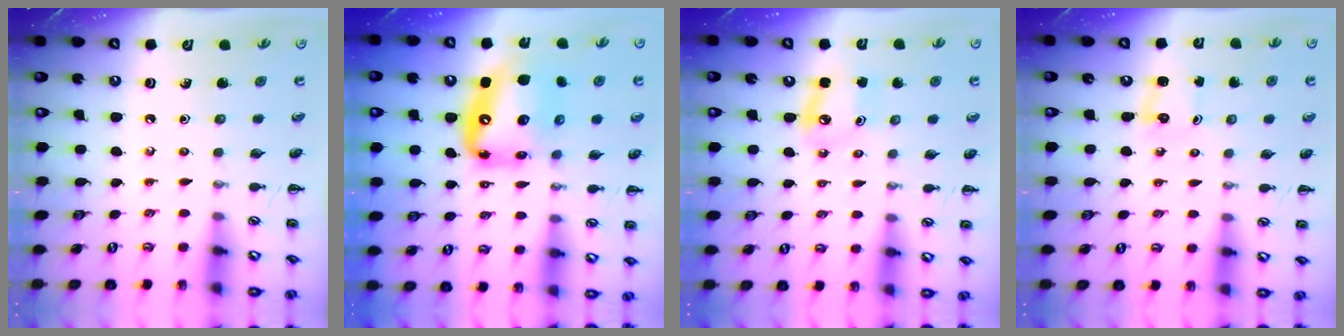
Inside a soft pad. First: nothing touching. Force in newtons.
{"total": 14.5, "press": 13.9, "slide": 4.0}
{"total": 6.0, "press": 5.9, "slide": 1.4}
{"total": 0.9, "press": 0.9, "slide": 0.3}